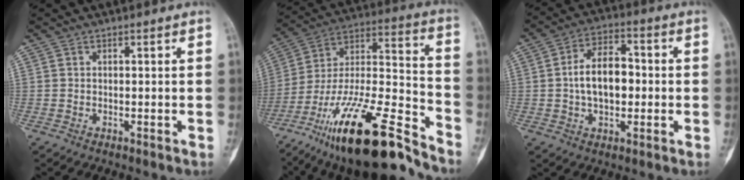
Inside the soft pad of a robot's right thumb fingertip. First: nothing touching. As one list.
[{"total": 26.2, "force": [-18.3, 6.7, 17.5], "torque": [-0.294, 0.079, -0.317]}, {"total": 10.6, "force": [-0.2, 6.3, 8.5], "torque": [-0.124, 0.022, -0.009]}]